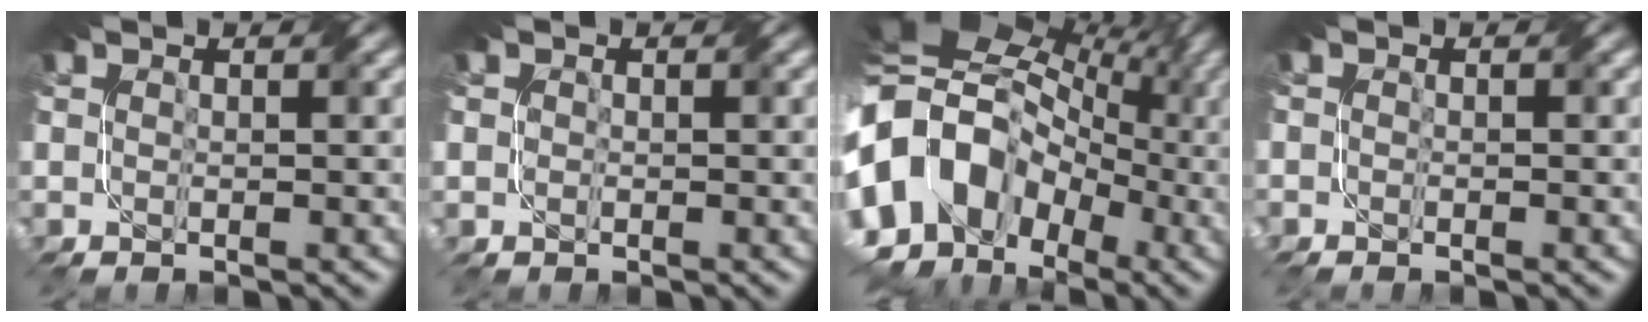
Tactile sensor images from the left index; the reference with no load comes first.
{"total": 0.9, "force": [0.3, 0.9, 0.0], "torque": [0.003, -0.005, 0.001]}
{"total": 18.6, "force": [-1.6, 14.6, 11.4], "torque": [-0.231, 0.000, -0.041]}
{"total": 0.5, "force": [-0.4, 0.2, 0.3], "torque": [-0.007, -0.005, -0.008]}